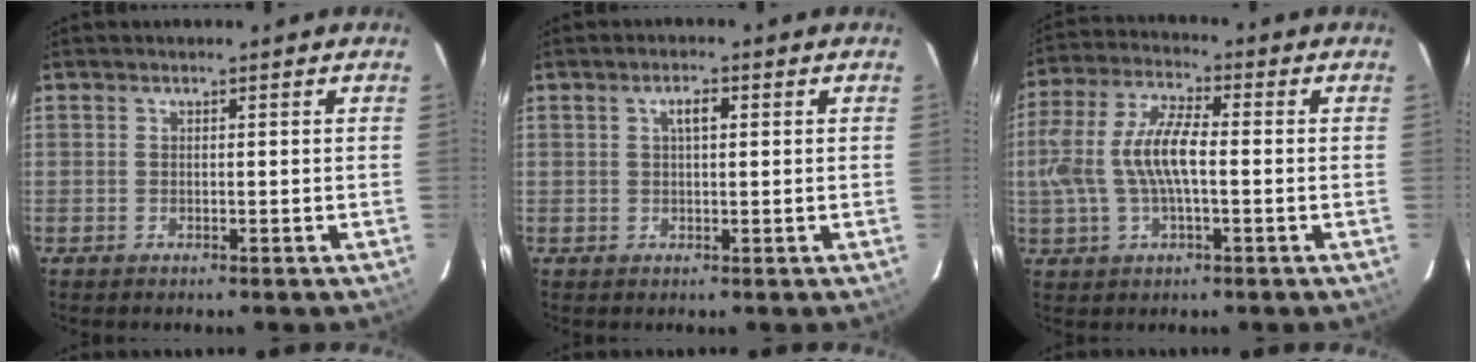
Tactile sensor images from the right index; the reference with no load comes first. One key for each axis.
{"total": 2.4, "fx": 0.7, "fy": 0.9, "fz": 2.0, "tx": -0.037, "ty": 0.008, "tz": 0.013}
{"total": 11.6, "fx": -0.7, "fy": 4.3, "fz": 10.7, "tx": -0.227, "ty": 0.011, "tz": -0.011}